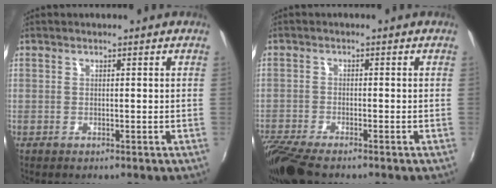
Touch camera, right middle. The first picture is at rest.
{"total": 8.5, "force": [-6.9, 1.8, 4.6], "torque": [-0.123, -0.038, -0.129]}